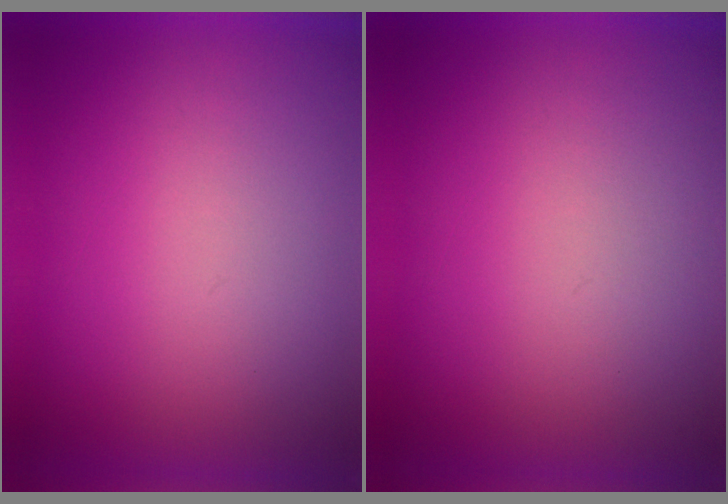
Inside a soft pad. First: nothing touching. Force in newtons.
{"total": 1.0}